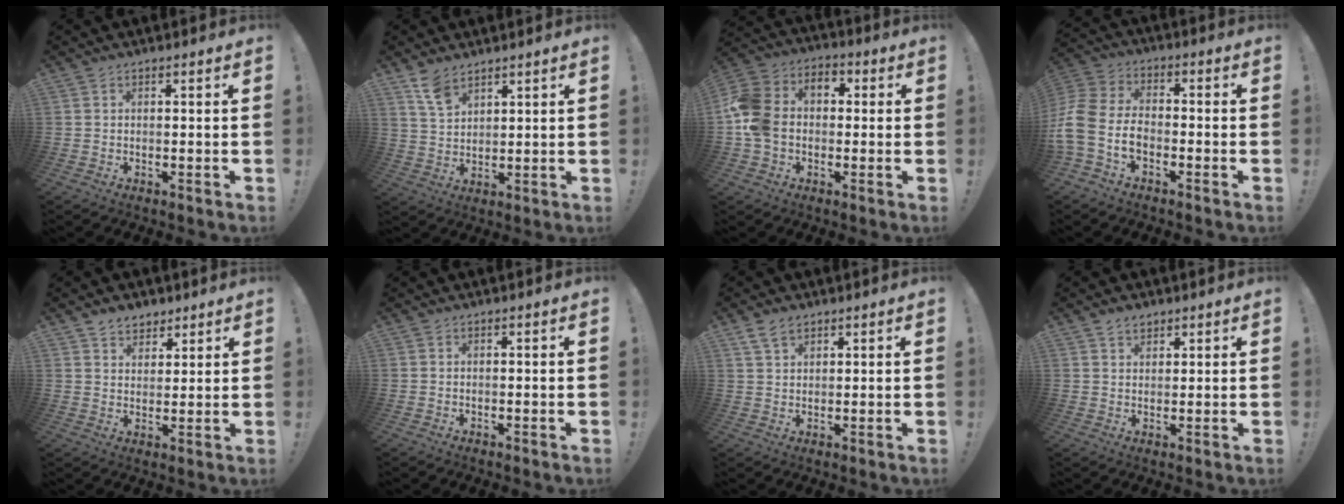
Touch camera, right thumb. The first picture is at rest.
{"total": 6.8, "force": [5.0, 3.1, 3.5], "torque": [-0.057, -0.028, 0.093]}
{"total": 13.0, "force": [-1.7, 10.6, 7.3], "torque": [-0.144, 0.023, -0.030]}
{"total": 12.5, "force": [-4.3, 8.3, 8.4], "torque": [-0.183, 0.017, -0.077]}
{"total": 5.9, "force": [4.4, 3.8, 0.7], "torque": [-0.003, -0.030, 0.084]}
{"total": 0.0}
{"total": 4.9, "force": [3.3, 2.9, 2.2], "torque": [-0.035, -0.011, 0.062]}
{"total": 3.4, "force": [2.5, 2.1, 1.0], "torque": [-0.003, -0.015, 0.045]}